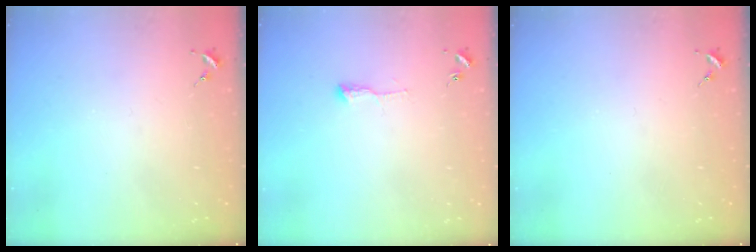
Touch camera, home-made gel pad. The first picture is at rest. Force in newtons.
{"total": 4.5, "press": 4.4, "slide": 0.7}
{"total": 0.0}